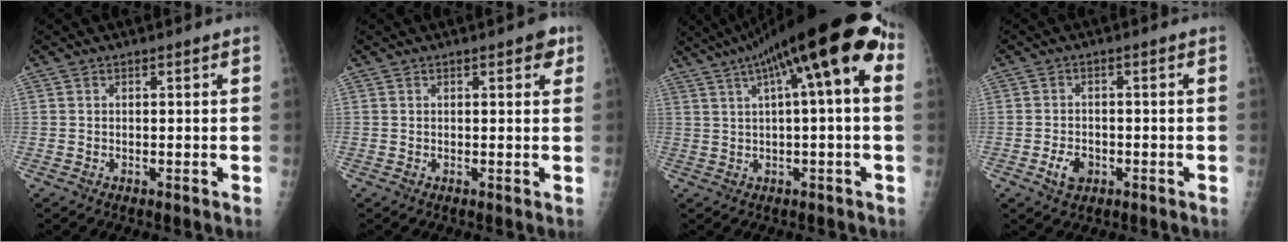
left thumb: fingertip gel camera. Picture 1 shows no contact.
{"total": 2.9, "force": [1.5, 1.2, 2.2], "torque": [-0.016, -0.001, 0.013]}
{"total": 18.1, "force": [6.1, 4.2, 16.6], "torque": [-0.265, 0.048, 0.087]}
{"total": 3.9, "force": [-1.6, 2.7, 2.2], "torque": [-0.032, 0.007, -0.025]}